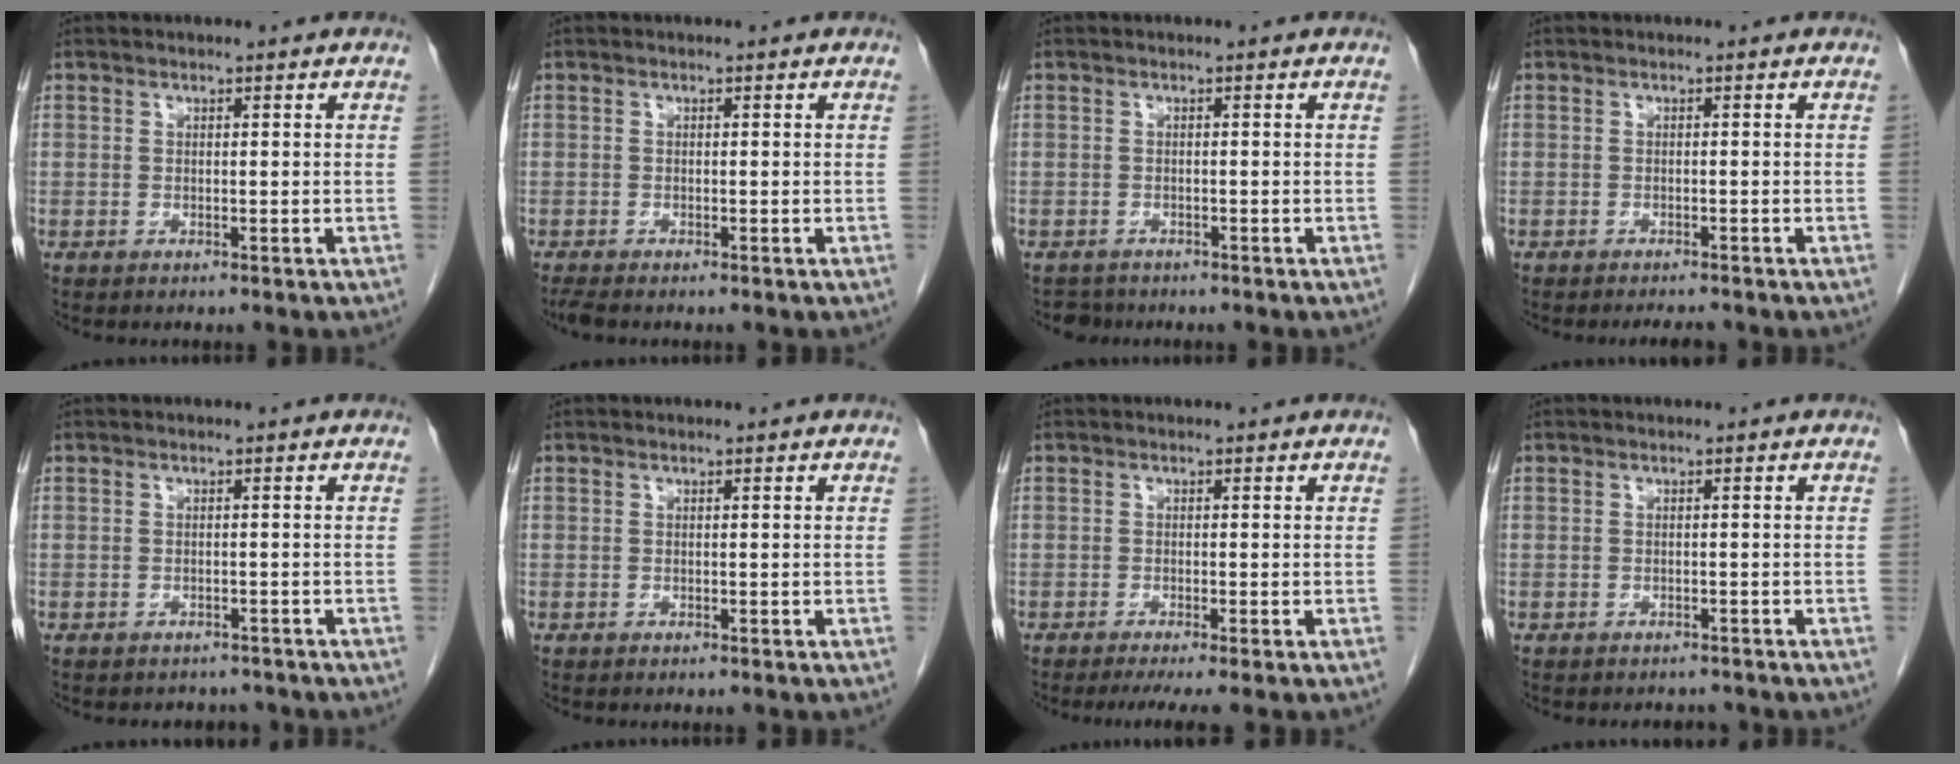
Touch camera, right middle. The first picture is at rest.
{"total": 1.3, "force": [-1.2, 0.1, 0.6], "torque": [-0.020, -0.007, -0.023]}
{"total": 1.7, "force": [-1.5, 0.8, -0.3], "torque": [-0.001, -0.002, -0.024]}
{"total": 1.8, "force": [-1.7, 0.1, 0.5], "torque": [-0.009, -0.007, -0.020]}
{"total": 2.8, "force": [-2.5, 1.3, -0.1], "torque": [-0.003, 0.001, -0.034]}
{"total": 0.0}
{"total": 3.7, "force": [-2.6, -0.2, 2.6], "torque": [-0.037, -0.012, -0.042]}
{"total": 1.8, "force": [-1.7, 0.6, 0.0], "torque": [-0.003, -0.005, -0.023]}